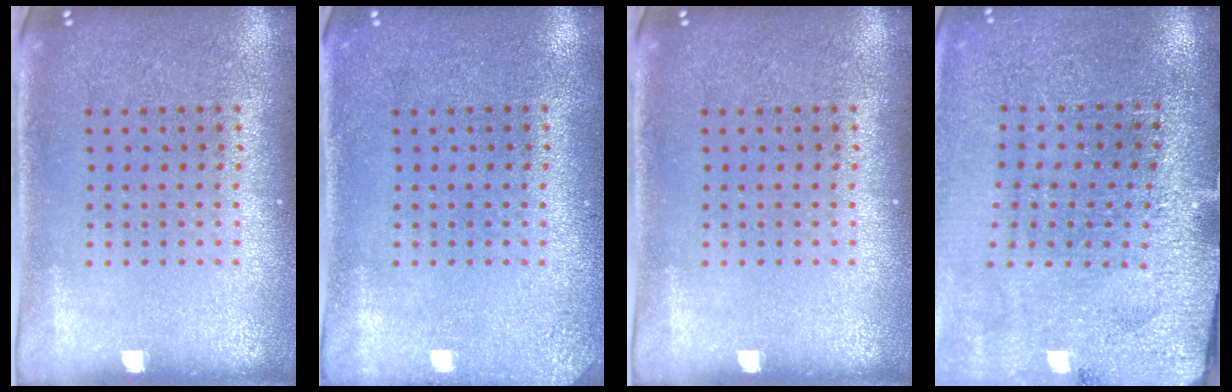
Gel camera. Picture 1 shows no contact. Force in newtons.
{"total": 1.6, "press": 1.6, "slide": 0.2}
{"total": 0.0}
{"total": 3.1, "press": 3.0, "slide": 0.7}